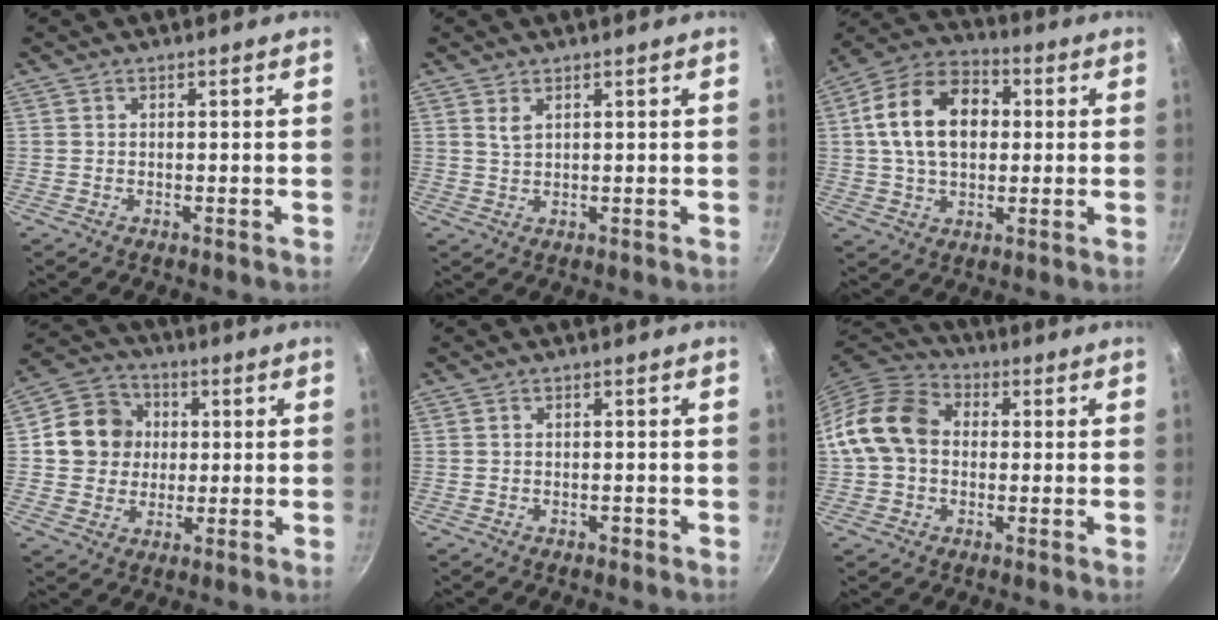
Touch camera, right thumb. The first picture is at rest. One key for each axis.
{"total": 1.9, "fx": 1.0, "fy": 1.0, "fz": 1.3, "tx": -0.023, "ty": -0.006, "tz": 0.022}
{"total": 16.5, "fx": 2.2, "fy": 11.3, "fz": 11.8, "tx": -0.174, "ty": 0.024, "tz": 0.023}
{"total": 10.9, "fx": 1.1, "fy": 10.0, "fz": 4.2, "tx": -0.037, "ty": 0.017, "tz": 0.009}
{"total": 0.7, "fx": -0.5, "fy": 0.4, "fz": 0.3, "tx": -0.003, "ty": 0.005, "tz": -0.004}
{"total": 12.5, "fx": 0.3, "fy": 9.7, "fz": 7.8, "tx": -0.116, "ty": 0.028, "tz": -0.011}